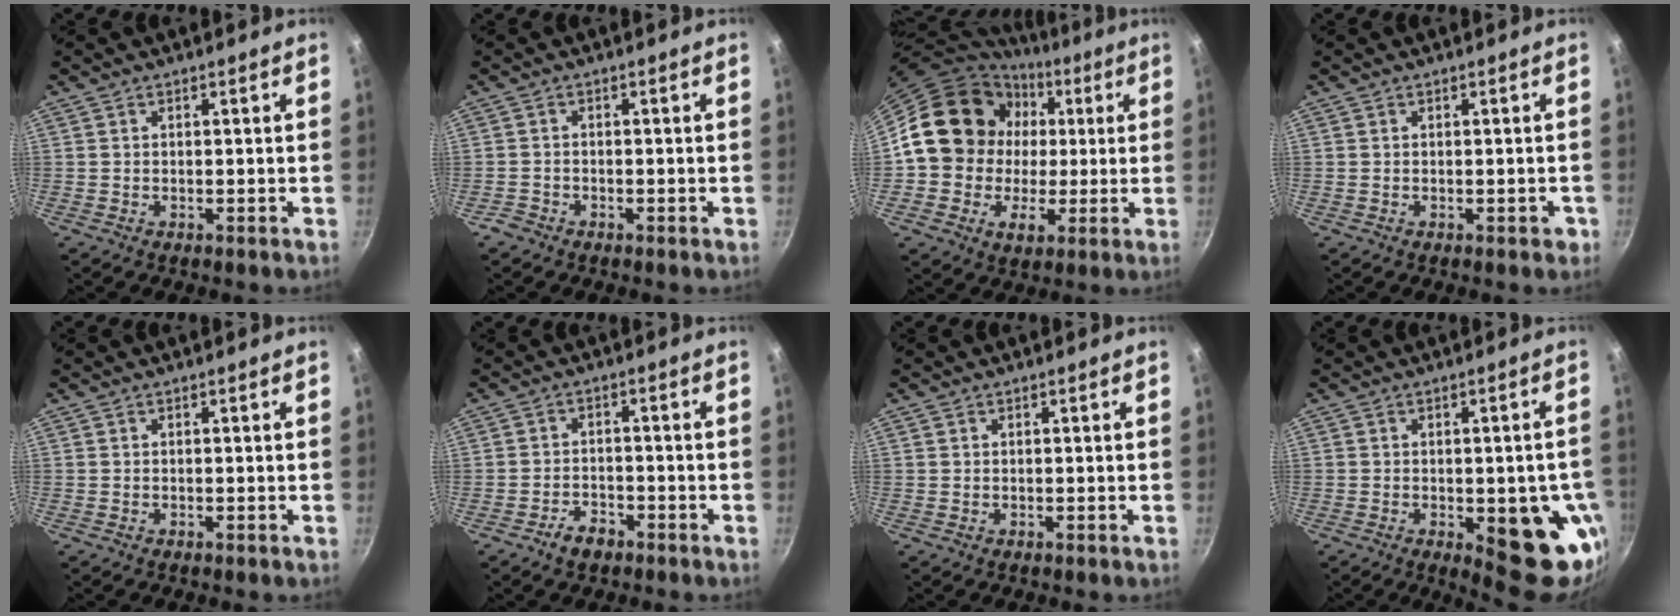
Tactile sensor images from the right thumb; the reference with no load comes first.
{"total": 0.5, "force": [-0.4, 0.3, 0.0], "torque": [-0.004, 0.004, -0.009]}
{"total": 18.4, "force": [2.1, 16.1, 8.7], "torque": [-0.115, 0.016, 0.028]}
{"total": 1.5, "force": [-0.6, 0.7, 1.1], "torque": [-0.002, 0.005, -0.008]}
{"total": 0.0}
{"total": 3.8, "force": [-2.7, 2.2, 1.6], "torque": [-0.018, 0.025, -0.044]}
{"total": 0.0}
{"total": 14.2, "force": [-3.7, 6.0, 12.3], "torque": [-0.096, 0.000, -0.038]}